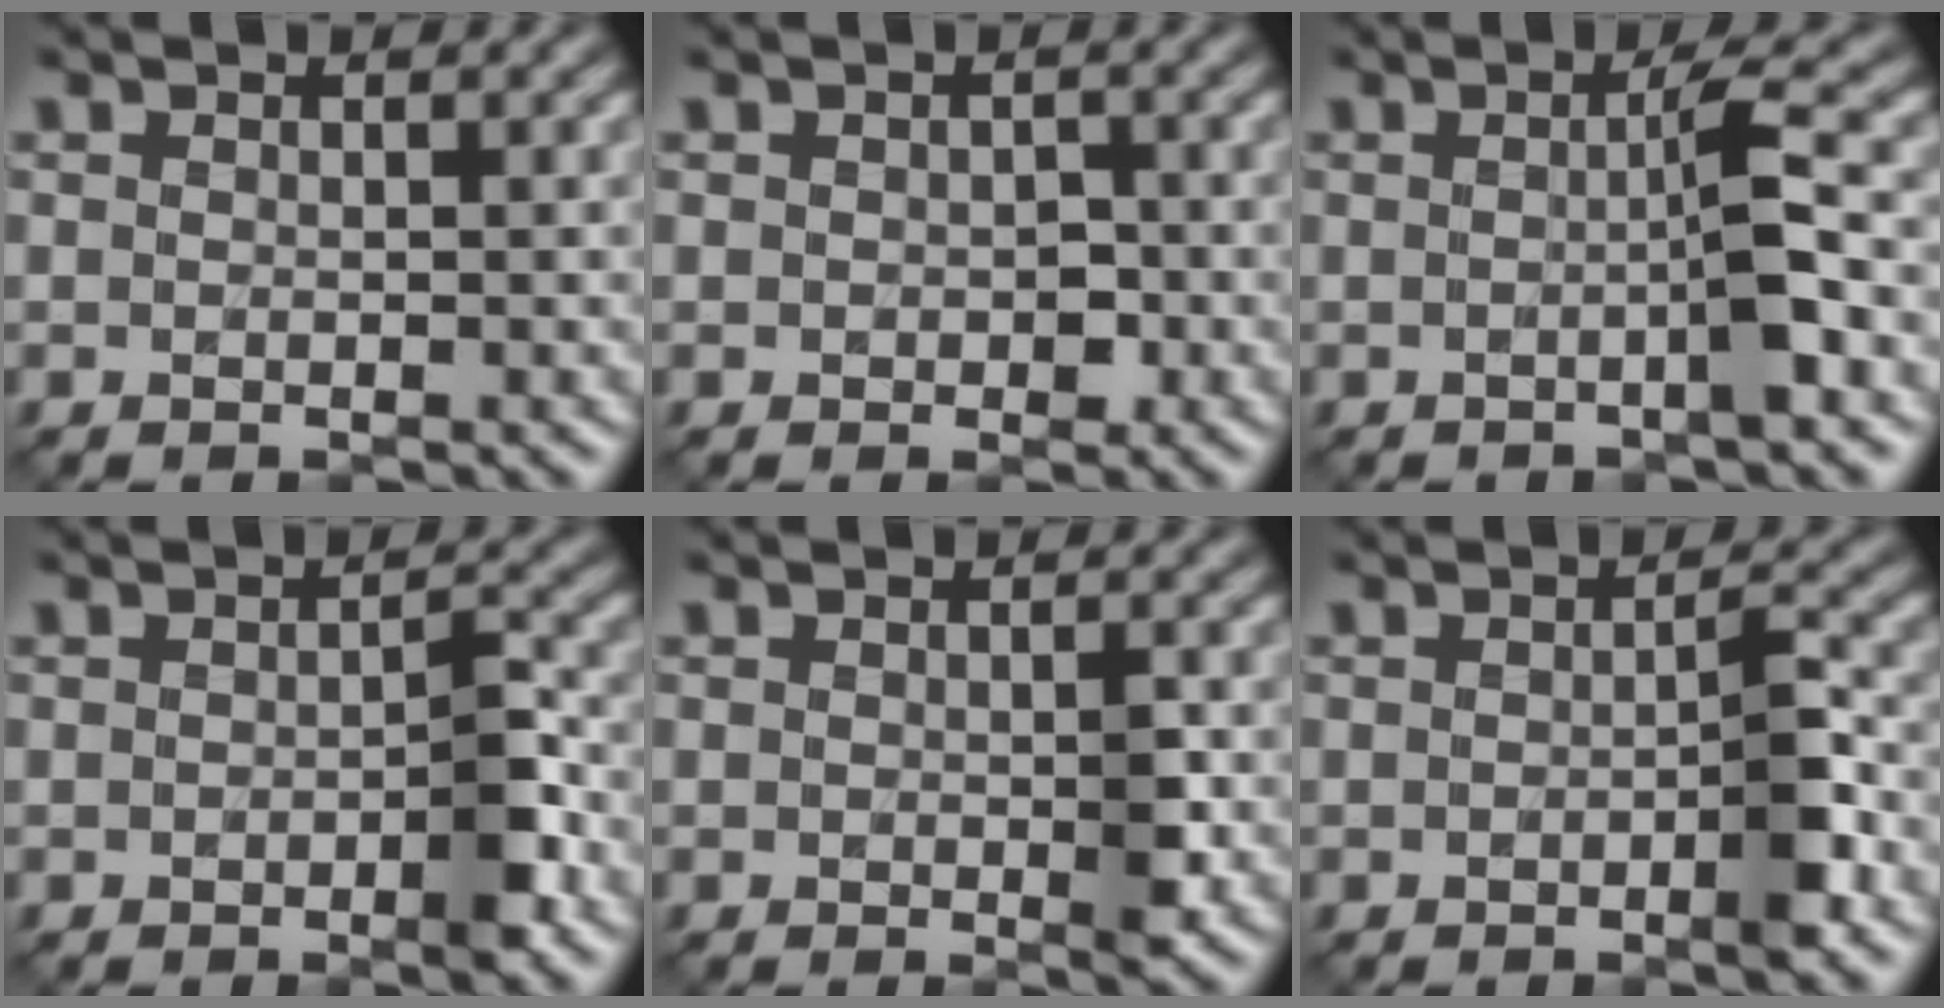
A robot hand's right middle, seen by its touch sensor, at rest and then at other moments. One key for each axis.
{"total": 1.3, "fx": -0.2, "fy": 1.0, "fz": 0.9, "tx": -0.014, "ty": -0.005, "tz": -0.004}
{"total": 3.7, "fx": -0.4, "fy": 0.4, "fz": 3.6, "tx": -0.053, "ty": 0.005, "tz": -0.014}
{"total": 2.6, "fx": -0.9, "fy": 0.8, "fz": 2.3, "tx": -0.032, "ty": 0.002, "tz": -0.015}
{"total": 1.8, "fx": -0.2, "fy": 0.4, "fz": 1.7, "tx": -0.025, "ty": -0.004, "tz": -0.004}
{"total": 2.7, "fx": -0.9, "fy": 0.5, "fz": 2.5, "tx": -0.038, "ty": 0.003, "tz": -0.015}